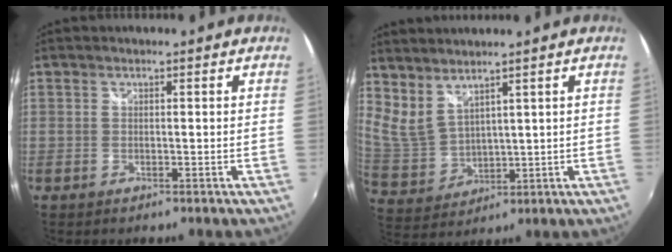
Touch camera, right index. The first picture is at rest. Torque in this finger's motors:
{"motor_torque": [1.17, 0.97, 0.18, 0.04]}